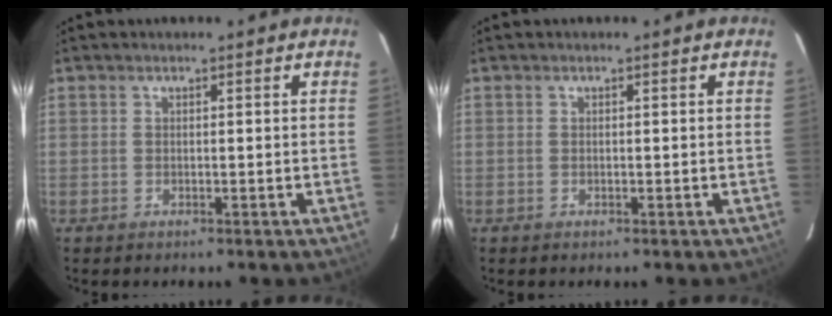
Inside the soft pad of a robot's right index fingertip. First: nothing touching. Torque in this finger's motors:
{"motor_torque": [0.09, 0.03, 0.08, 0.01]}